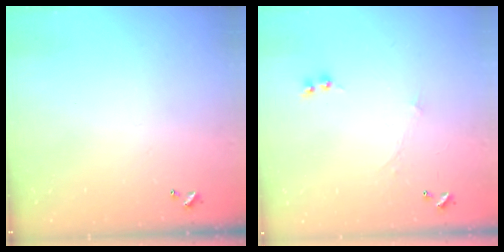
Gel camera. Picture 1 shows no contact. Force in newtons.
{"total": 0.0}